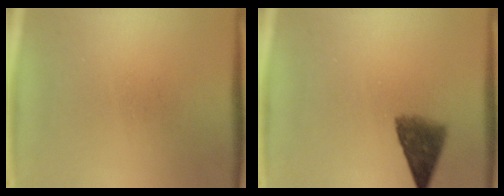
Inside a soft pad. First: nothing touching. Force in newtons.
{"total": 5.4}